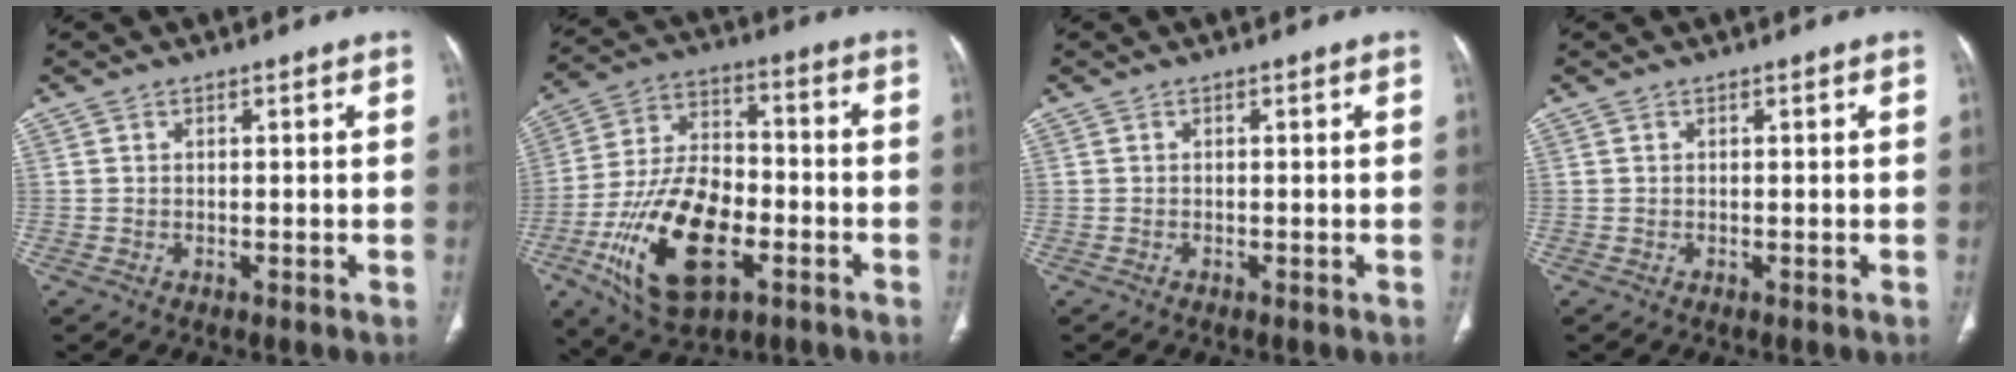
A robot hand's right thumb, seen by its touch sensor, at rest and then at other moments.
{"total": 20.9, "force": [-7.5, 11.0, 16.1], "torque": [-0.287, 0.027, -0.125]}
{"total": 0.0}
{"total": 0.0}